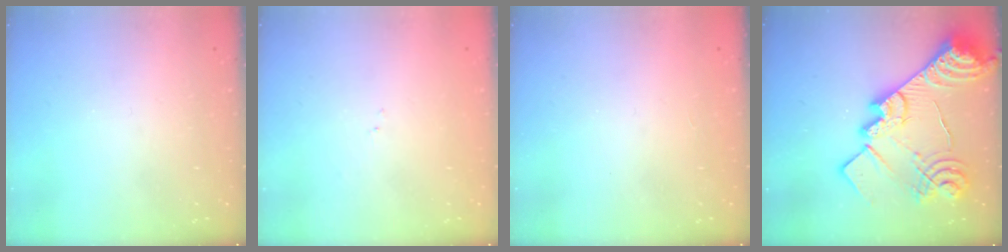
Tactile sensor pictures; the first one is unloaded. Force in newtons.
{"total": 6.6, "press": 6.6, "slide": 0.8}
{"total": 1.2, "press": 1.2, "slide": 0.1}
{"total": 31.6, "press": 31.4, "slide": 3.6}